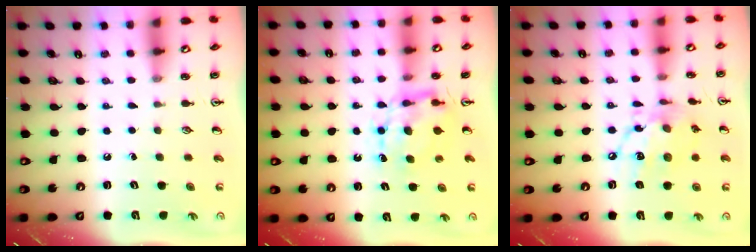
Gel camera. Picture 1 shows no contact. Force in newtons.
{"total": 7.1, "press": 7.1, "slide": 0.2}
{"total": 13.0, "press": 13.0, "slide": 0.9}